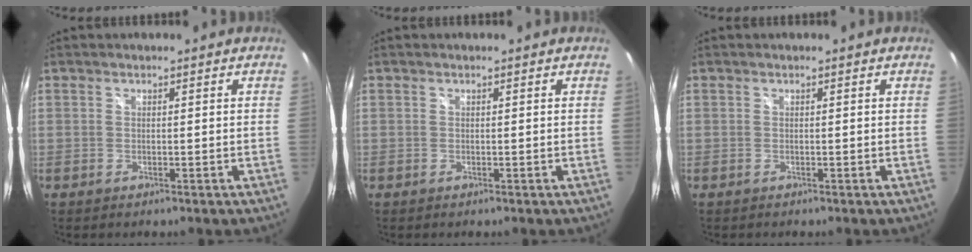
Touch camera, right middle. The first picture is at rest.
{"total": 0.0}
{"total": 0.0}